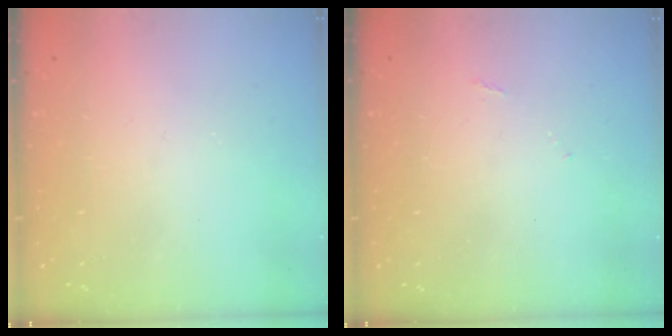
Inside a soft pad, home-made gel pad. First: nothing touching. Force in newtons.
{"total": 4.0, "press": 4.0, "slide": 0.6}